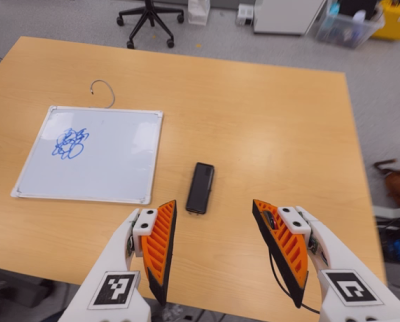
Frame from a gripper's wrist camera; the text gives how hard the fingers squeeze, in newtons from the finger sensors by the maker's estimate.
{"total": 0.0}